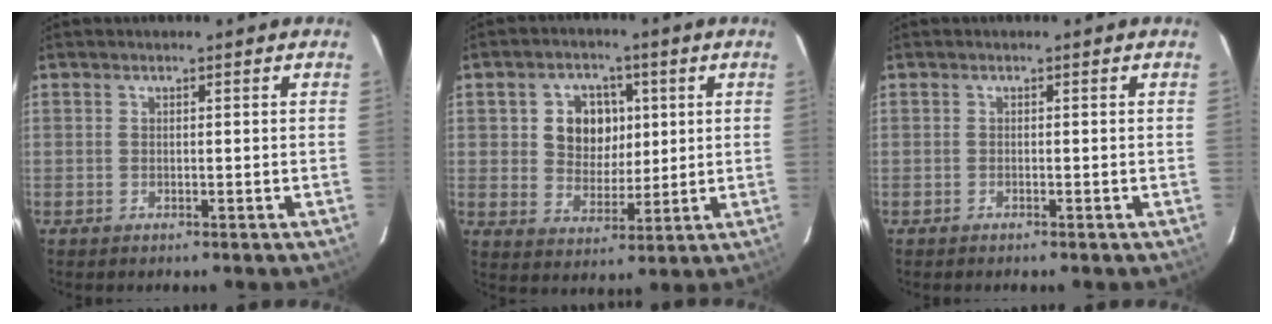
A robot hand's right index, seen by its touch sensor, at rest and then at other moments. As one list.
[{"total": 8.8, "force": [1.9, 7.4, 4.4], "torque": [-0.089, 0.017, 0.040]}, {"total": 0.0}]